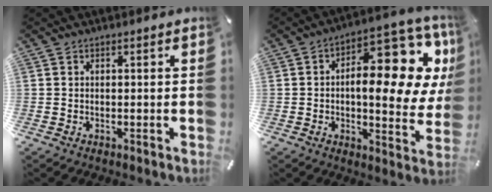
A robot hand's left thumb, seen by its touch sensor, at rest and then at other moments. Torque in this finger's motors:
{"motor_torque": [2.50, 2.51, 1.97, -0.23, 0.19]}